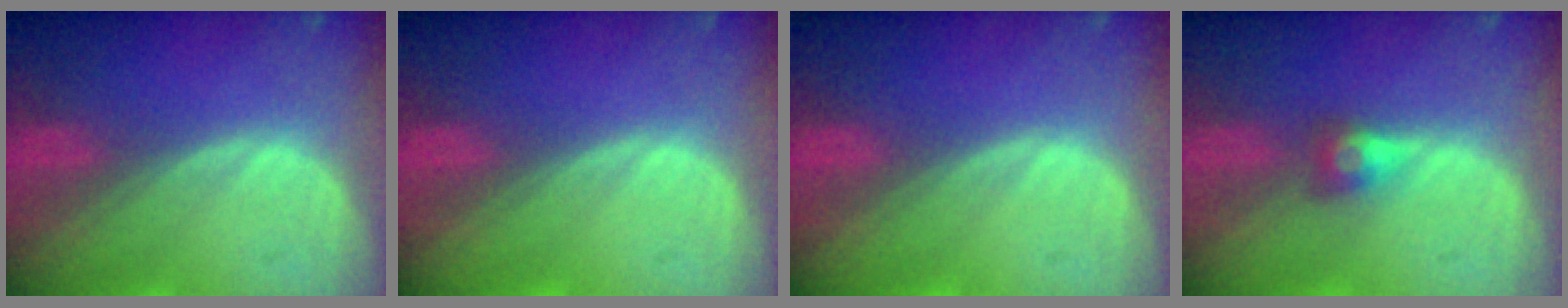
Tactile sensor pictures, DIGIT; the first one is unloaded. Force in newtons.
{"total": 0.0}
{"total": 0.0}
{"total": 2.7, "press": 2.5, "slide": 1.0}